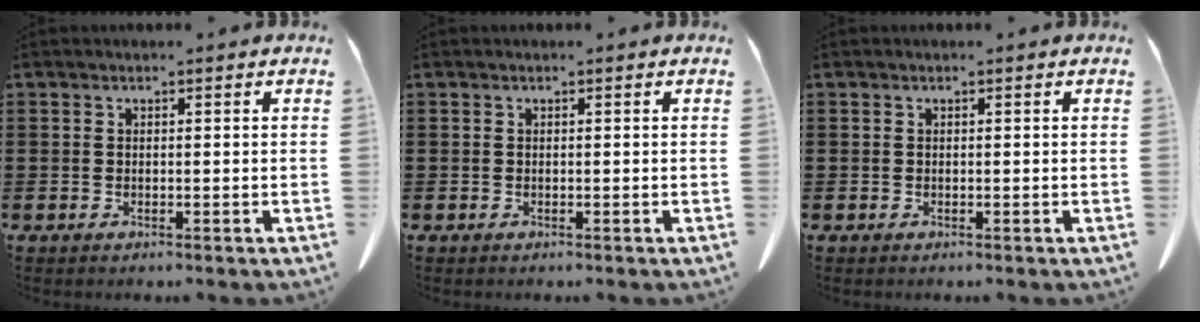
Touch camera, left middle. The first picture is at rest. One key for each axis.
{"total": 0.0}
{"total": 0.0}